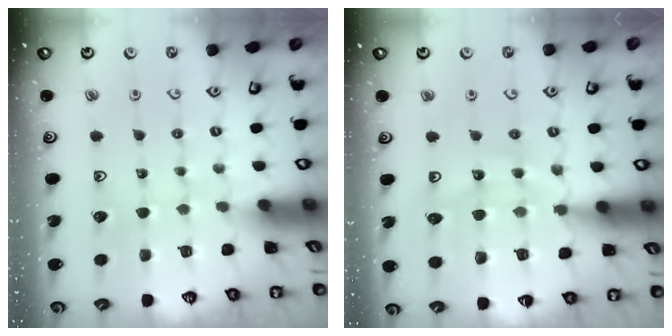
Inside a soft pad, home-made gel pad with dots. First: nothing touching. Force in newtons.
{"total": 10.7, "press": 10.4, "slide": 2.5}